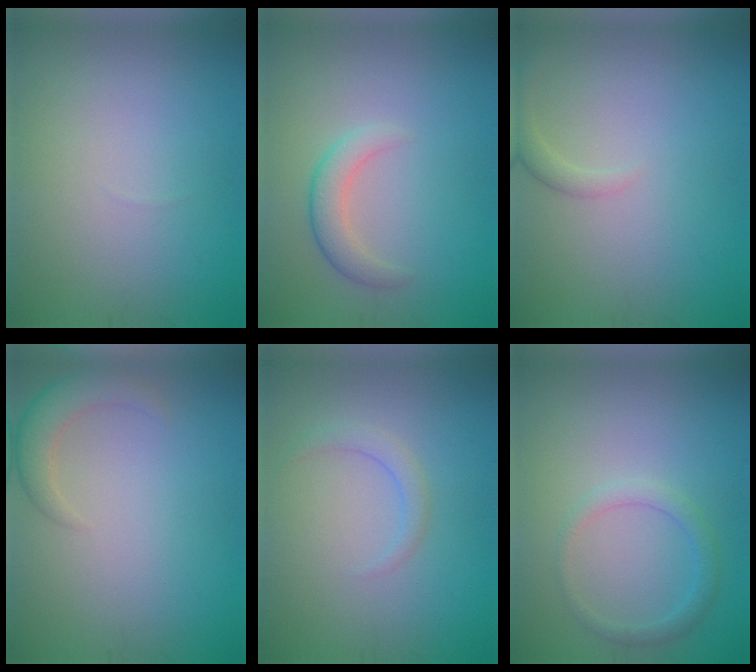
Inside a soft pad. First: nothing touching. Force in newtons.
{"total": 2.4, "press": 2.4, "slide": 0.2}
{"total": 1.5, "press": 1.5, "slide": 0.2}
{"total": 2.9, "press": 2.9, "slide": 0.3}
{"total": 1.5, "press": 1.5, "slide": 0.1}
{"total": 1.8, "press": 1.8, "slide": 0.1}